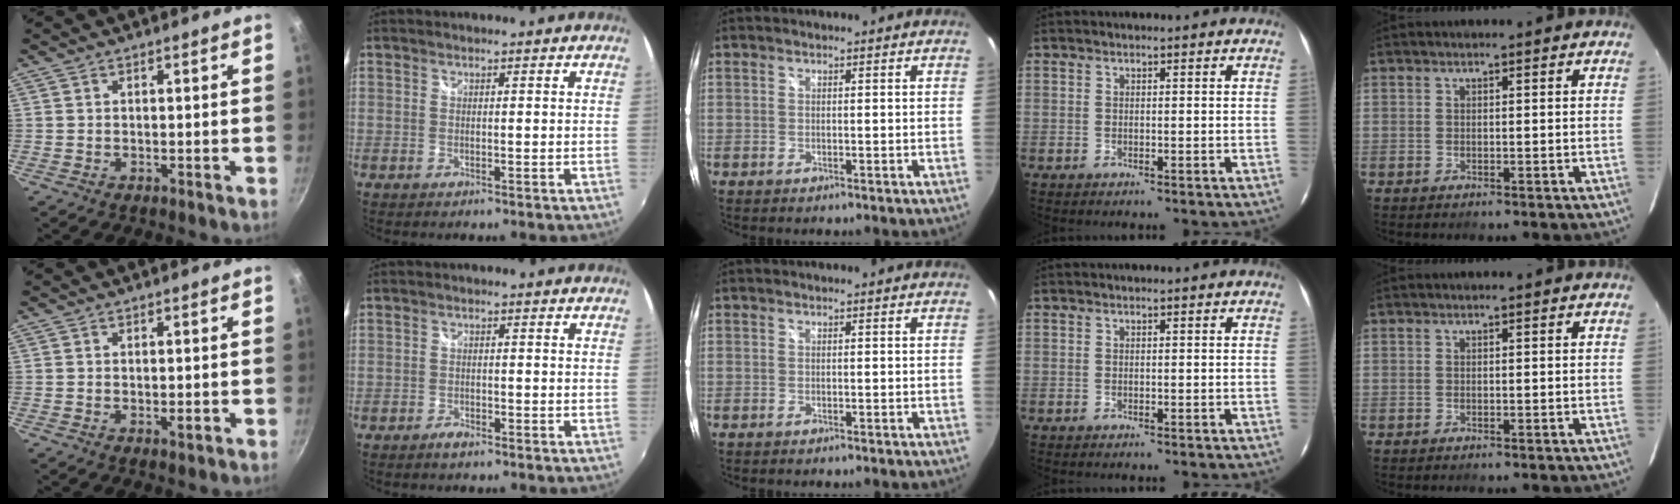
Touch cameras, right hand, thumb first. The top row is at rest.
{"thumb": {"total": 1.6, "force": [-0.4, 0.7, 1.4], "torque": [-0.022, -0.002, -0.007]}, "index": {"total": 2.1, "force": [-1.7, 0.8, 0.9], "torque": [-0.023, -0.003, -0.034]}}